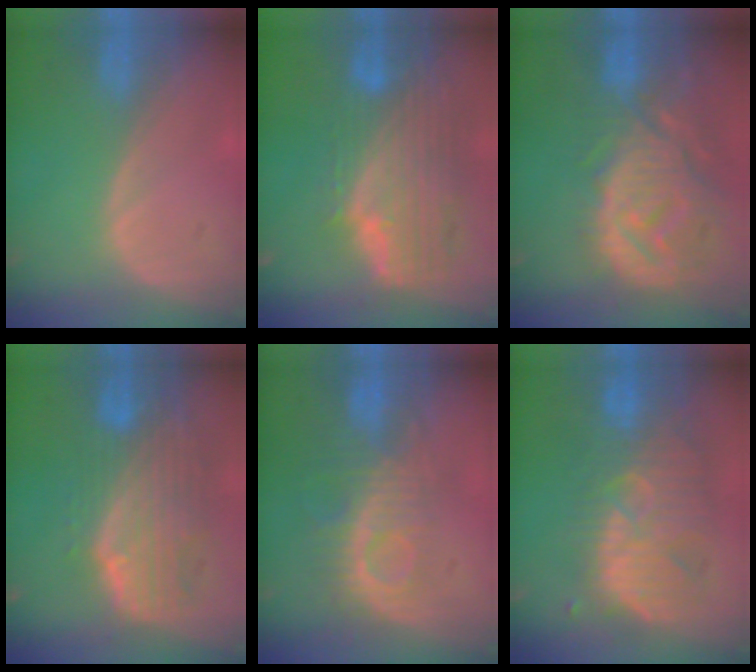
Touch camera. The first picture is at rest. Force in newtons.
{"total": 11.6, "press": 9.9, "slide": 6.1}
{"total": 13.3, "press": 11.6, "slide": 6.4}
{"total": 10.5, "press": 9.0, "slide": 5.4}
{"total": 9.3, "press": 8.2, "slide": 4.4}
{"total": 10.5, "press": 10.2, "slide": 2.6}